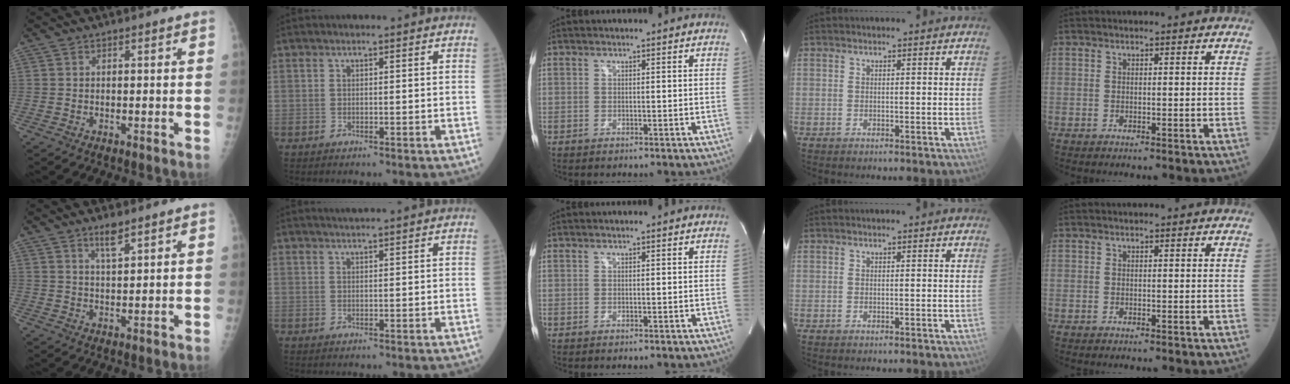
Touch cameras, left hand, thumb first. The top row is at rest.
{"thumb": {"total": 3.6, "force": [2.5, 0.7, 2.4], "torque": [-0.041, -0.016, 0.048]}, "index": {"total": 2.4, "force": [2.1, -0.5, 0.9], "torque": [-0.008, 0.015, 0.038]}}